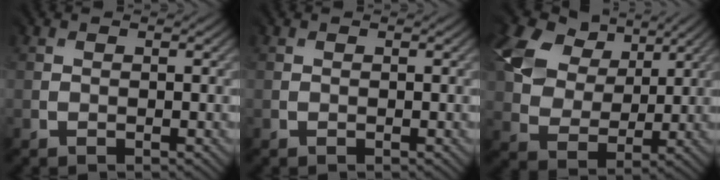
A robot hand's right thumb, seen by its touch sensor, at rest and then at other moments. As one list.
[{"total": 0.0}, {"total": 12.1, "force": [5.7, 8.2, 6.8], "torque": [-0.172, 0.031, 0.098]}]